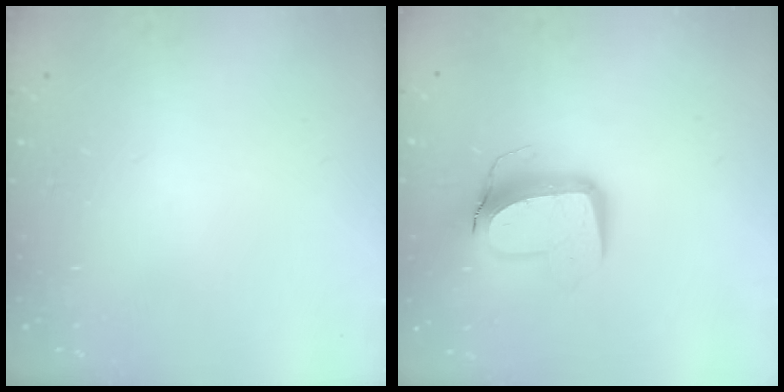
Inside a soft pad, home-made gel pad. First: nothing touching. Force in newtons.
{"total": 12.5, "press": 12.4, "slide": 1.5}